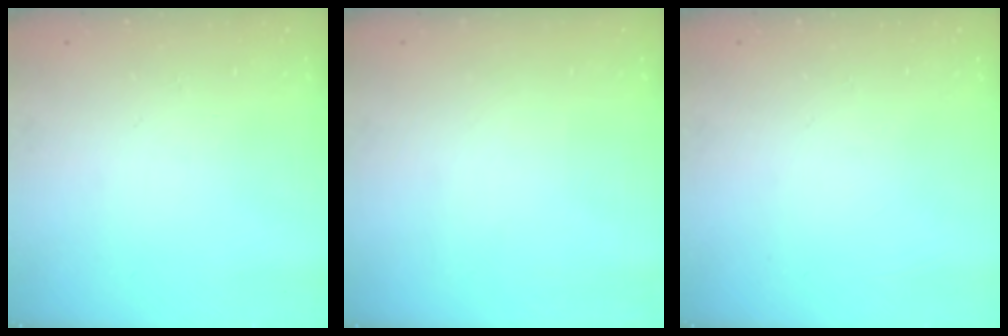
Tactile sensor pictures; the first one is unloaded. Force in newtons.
{"total": 0.0}
{"total": 0.0}